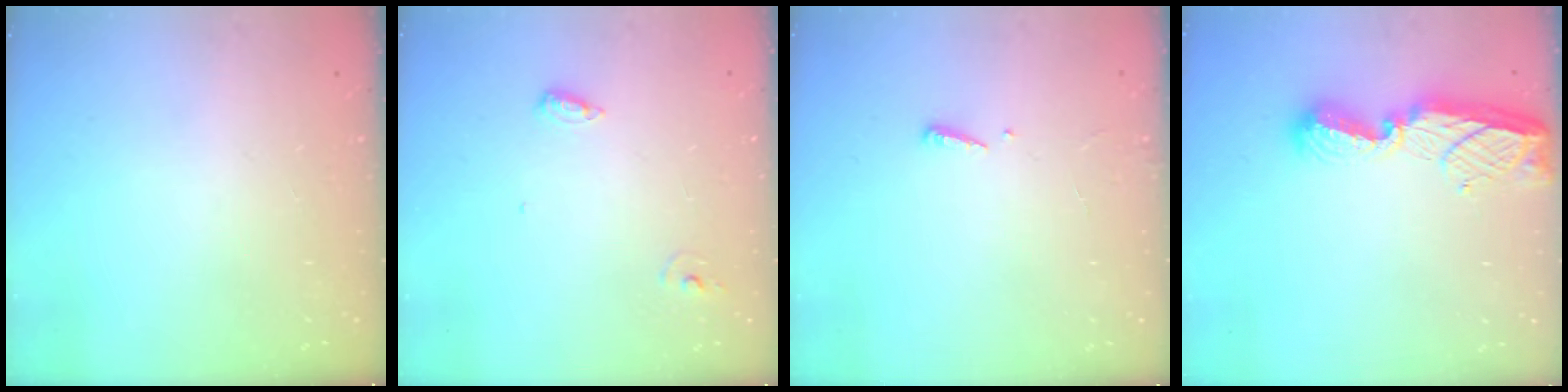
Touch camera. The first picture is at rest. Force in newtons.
{"total": 6.0, "press": 5.8, "slide": 1.5}
{"total": 2.4, "press": 2.4, "slide": 0.2}
{"total": 13.5, "press": 13.5, "slide": 0.9}